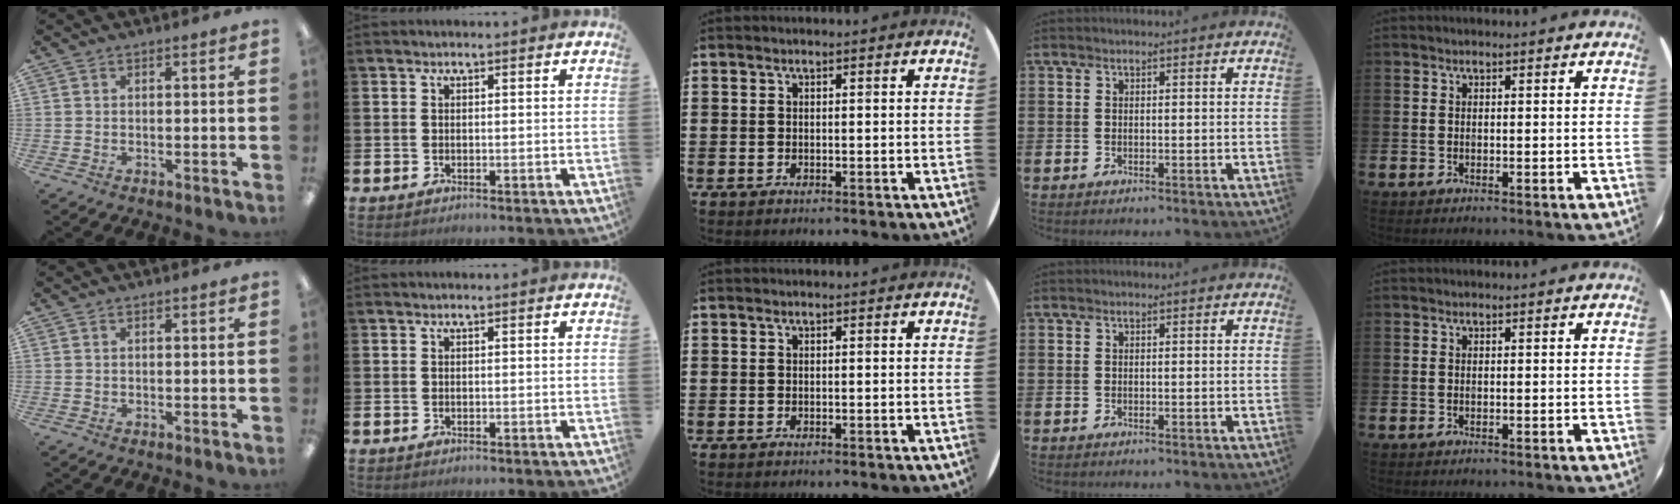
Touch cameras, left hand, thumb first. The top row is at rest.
{}